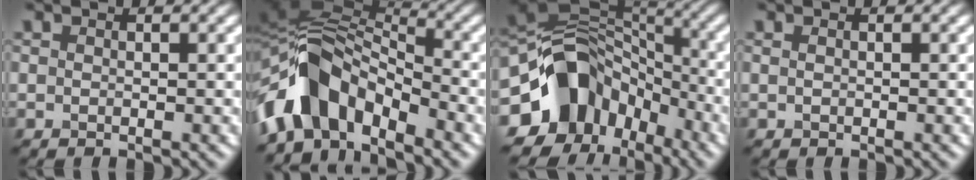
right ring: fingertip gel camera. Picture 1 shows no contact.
{"total": 9.3, "force": [-4.6, 5.7, 5.7], "torque": [-0.092, 0.010, -0.092]}
{"total": 12.3, "force": [-4.6, 9.4, 6.5], "torque": [-0.115, 0.017, -0.097]}
{"total": 0.0}